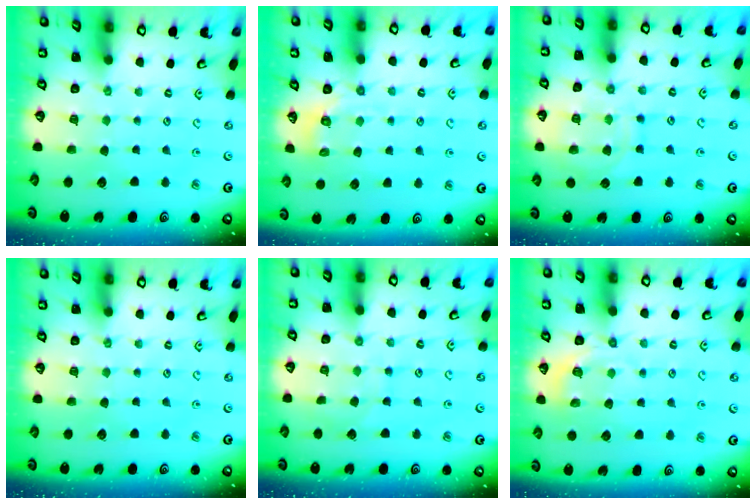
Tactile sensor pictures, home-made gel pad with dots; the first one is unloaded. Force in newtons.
{"total": 3.8, "press": 3.2, "slide": 2.1}
{"total": 11.7, "press": 11.7, "slide": 1.1}
{"total": 0.0}
{"total": 5.0, "press": 5.0, "slide": 0.6}
{"total": 5.0, "press": 4.5, "slide": 2.3}